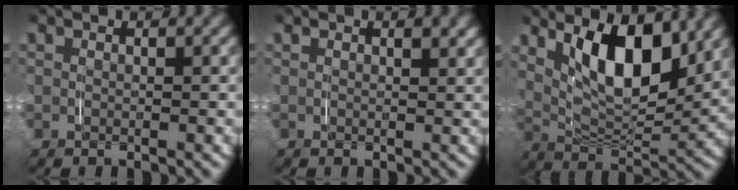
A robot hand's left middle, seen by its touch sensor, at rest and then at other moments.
{"total": 0.6, "force": [0.5, 0.0, 0.3], "torque": [0.000, -0.001, 0.007]}
{"total": 9.0, "force": [3.8, 4.4, 6.9], "torque": [-0.125, -0.005, 0.059]}